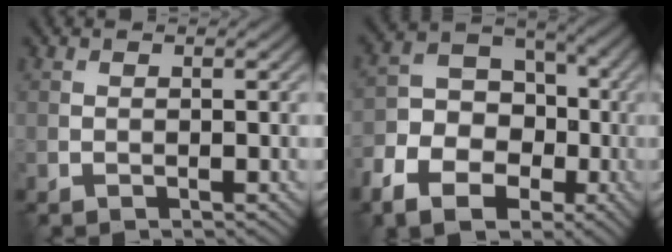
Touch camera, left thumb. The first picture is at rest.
{"total": 11.2, "force": [-5.2, 7.8, 6.0], "torque": [-0.116, -0.028, -0.109]}